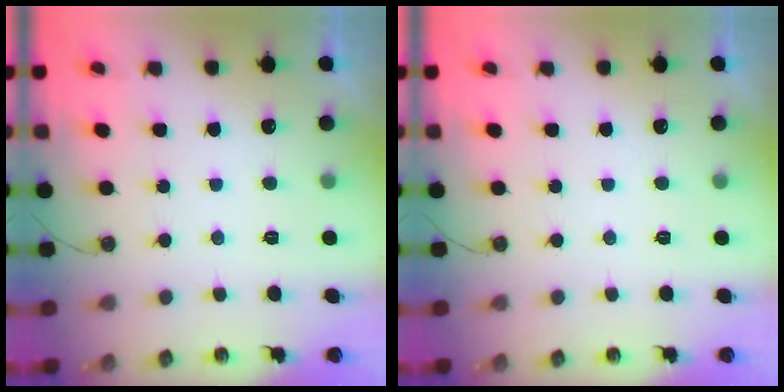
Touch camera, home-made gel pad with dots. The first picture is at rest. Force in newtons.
{"total": 0.0}